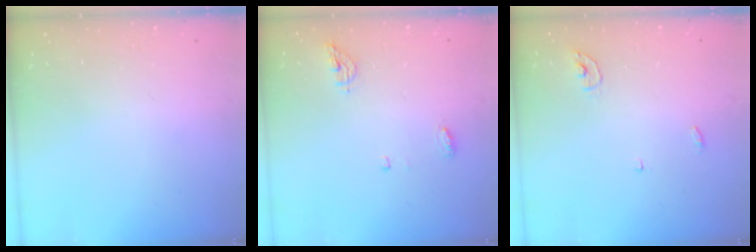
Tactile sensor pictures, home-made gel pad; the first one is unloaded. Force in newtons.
{"total": 9.0, "press": 5.9, "slide": 6.9}
{"total": 3.7, "press": 3.6, "slide": 0.3}